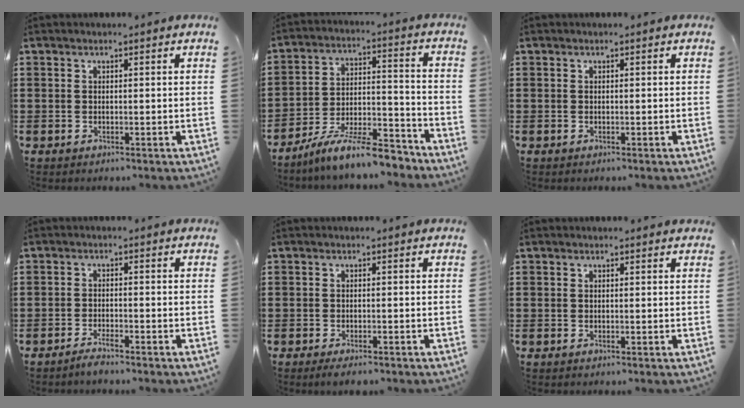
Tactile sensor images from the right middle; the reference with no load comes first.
{"total": 10.6, "force": [-9.2, 0.9, 5.0], "torque": [-0.088, 0.021, -0.177]}
{"total": 0.0}
{"total": 1.7, "force": [-1.6, 0.0, 0.6], "torque": [-0.013, -0.001, -0.029]}
{"total": 1.3, "force": [-1.2, 0.1, 0.6], "torque": [-0.013, -0.003, -0.021]}
{"total": 0.0}